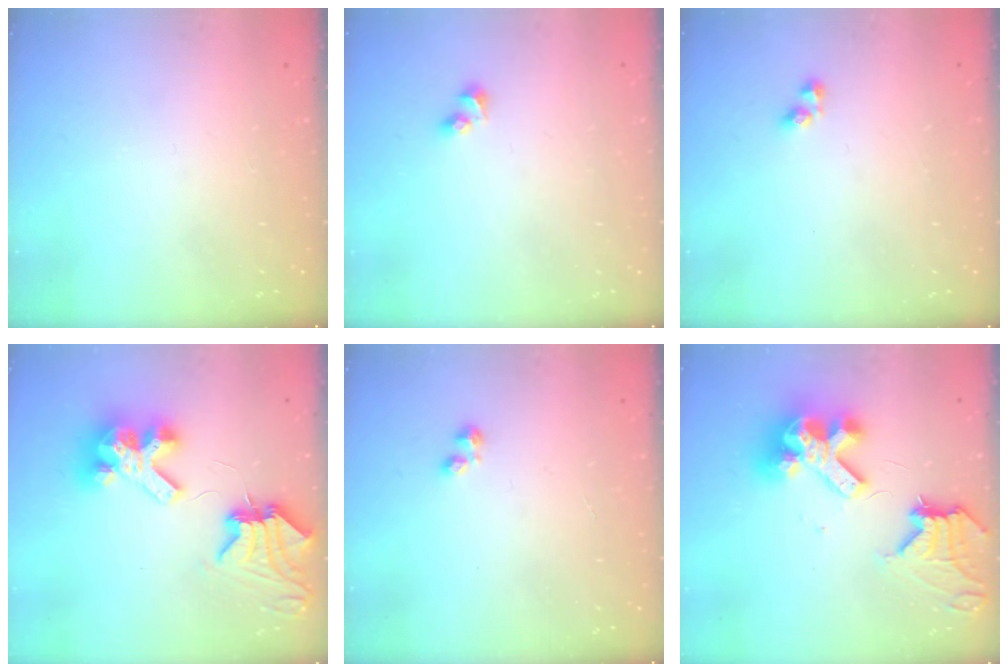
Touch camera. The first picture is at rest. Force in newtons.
{"total": 2.1, "press": 1.7, "slide": 1.1}
{"total": 2.7, "press": 2.7, "slide": 0.4}
{"total": 11.4, "press": 11.3, "slide": 1.4}
{"total": 1.7, "press": 1.7, "slide": 0.5}
{"total": 17.0, "press": 16.9, "slide": 1.9}